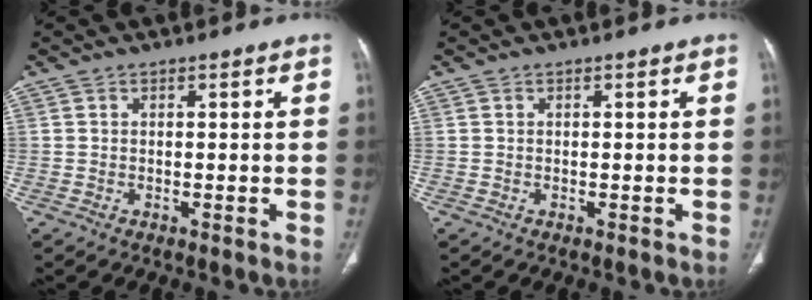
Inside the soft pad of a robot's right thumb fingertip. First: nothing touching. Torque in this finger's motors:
{"motor_torque": [0.04, -0.04, 0.18, 0.18, 0.02]}